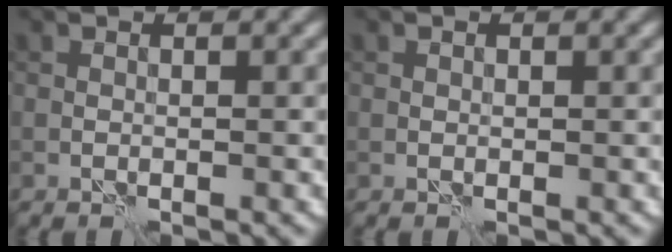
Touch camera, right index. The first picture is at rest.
{"total": 0.0}